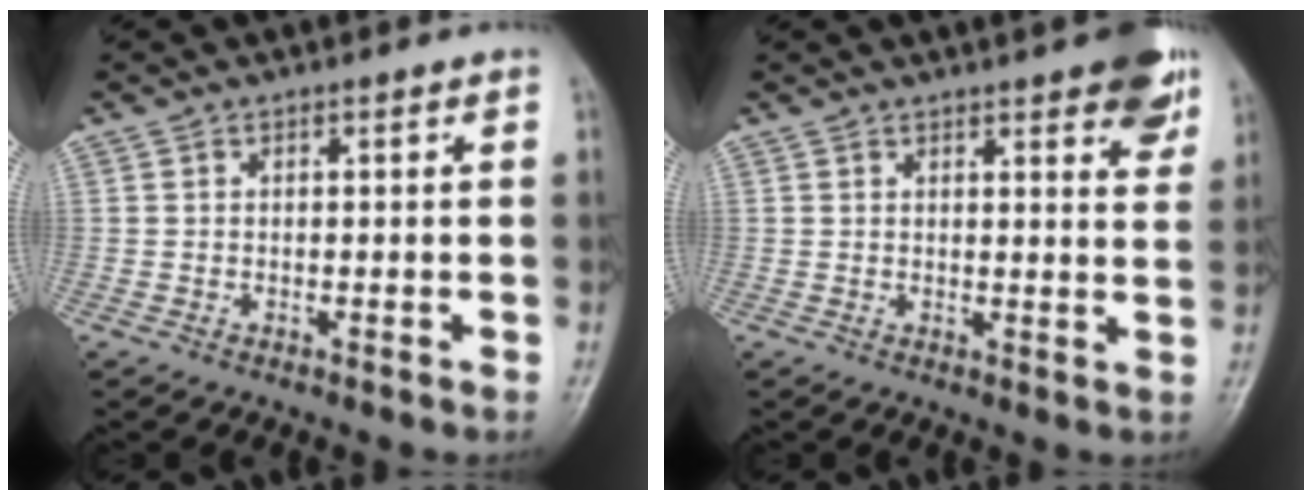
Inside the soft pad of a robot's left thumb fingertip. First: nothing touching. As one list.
[{"total": 9.8, "force": [6.1, 2.8, 7.2], "torque": [-0.065, -0.021, 0.071]}]